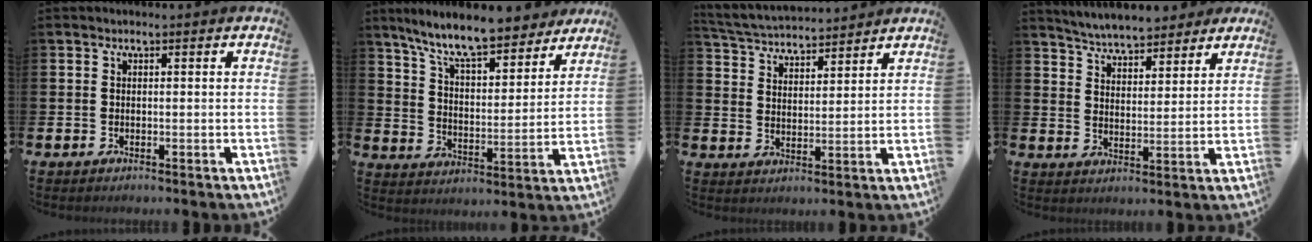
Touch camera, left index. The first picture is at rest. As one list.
[{"total": 10.9, "force": [9.8, 1.9, 4.4], "torque": [-0.108, -0.062, 0.170]}, {"total": 4.8, "force": [4.8, 0.6, 0.1], "torque": [-0.026, -0.029, 0.085]}, {"total": 5.9, "force": [5.7, 1.2, 0.9], "torque": [-0.034, -0.032, 0.100]}]